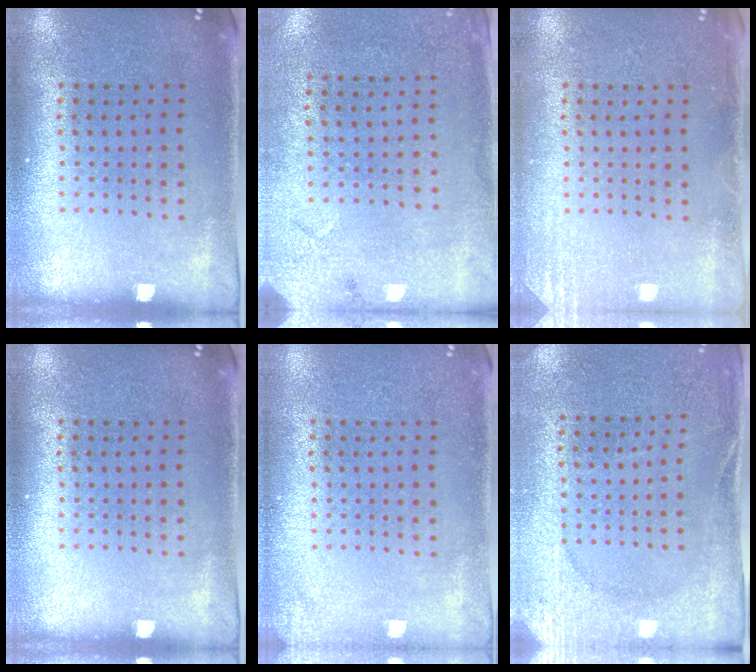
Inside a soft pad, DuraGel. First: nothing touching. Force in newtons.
{"total": 2.7, "press": 2.2, "slide": 1.6}
{"total": 1.6, "press": 1.6, "slide": 0.3}
{"total": 0.0}
{"total": 1.1, "press": 1.1, "slide": 0.1}
{"total": 2.6, "press": 2.5, "slide": 0.4}